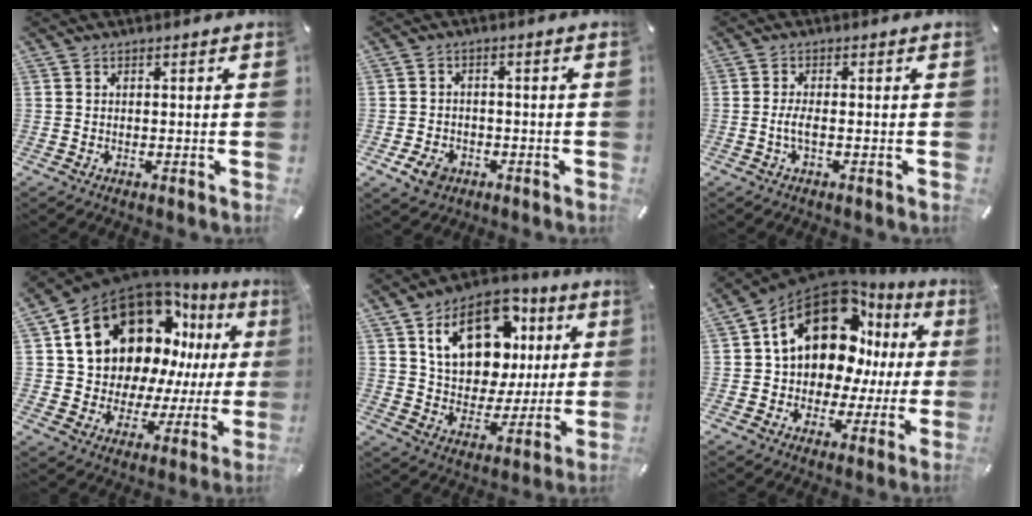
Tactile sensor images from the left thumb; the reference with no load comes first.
{"total": 4.9, "force": [-2.5, 3.6, 2.1], "torque": [-0.052, 0.008, -0.049]}
{"total": 3.2, "force": [-0.8, 0.8, 3.0], "torque": [-0.067, -0.003, -0.018]}
{"total": 21.2, "force": [11.1, 14.1, 11.3], "torque": [-0.170, -0.083, 0.214]}
{"total": 18.3, "force": [8.2, 12.7, 10.2], "torque": [-0.163, -0.023, 0.151]}
{"total": 17.9, "force": [7.8, 12.0, 10.8], "torque": [-0.196, -0.055, 0.134]}